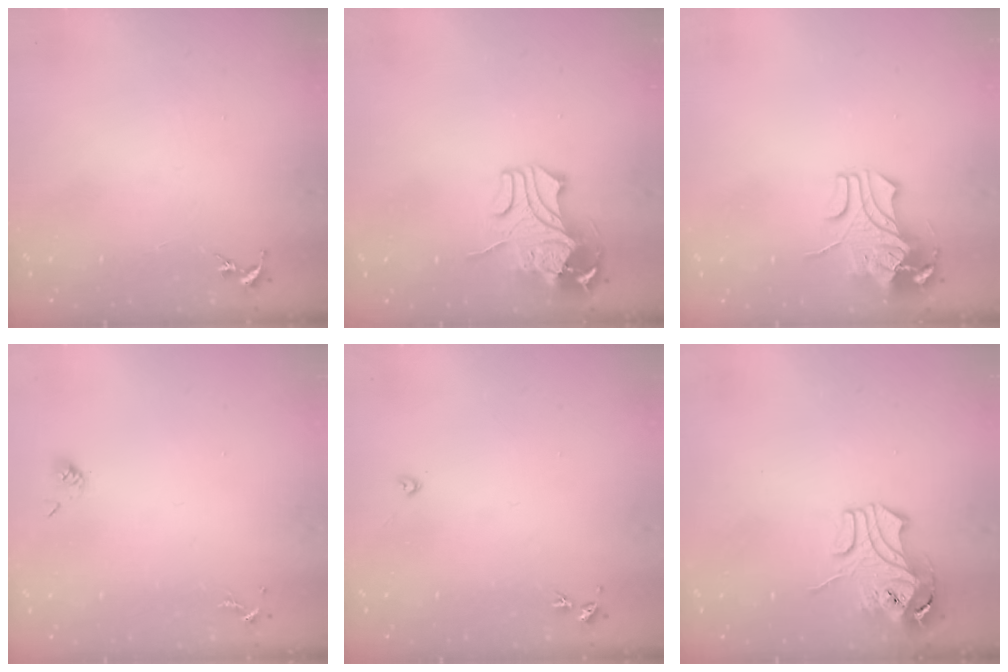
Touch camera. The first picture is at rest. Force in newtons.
{"total": 11.6, "press": 11.5, "slide": 1.6}
{"total": 9.2, "press": 9.1, "slide": 1.2}
{"total": 3.6, "press": 3.4, "slide": 1.3}
{"total": 2.2, "press": 2.2, "slide": 0.3}
{"total": 10.3, "press": 10.2, "slide": 1.6}